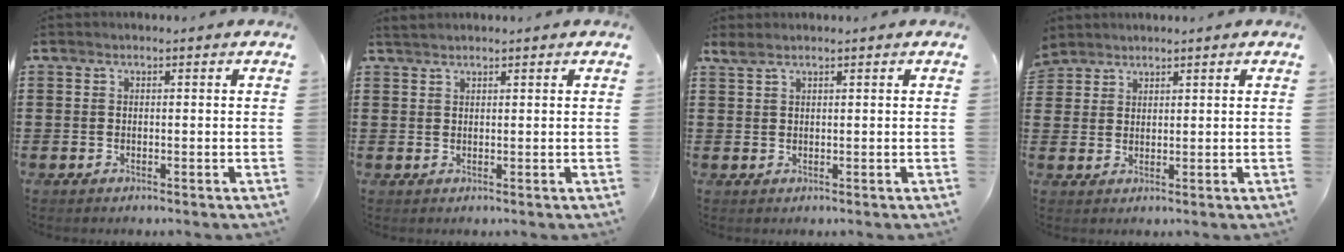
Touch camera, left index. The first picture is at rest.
{"total": 1.3, "force": [1.2, 0.1, 0.4], "torque": [-0.009, 0.001, 0.024]}
{"total": 1.5, "force": [1.1, 0.3, 0.9], "torque": [-0.021, 0.001, 0.022]}
{"total": 2.4, "force": [2.2, 1.0, -0.2], "torque": [-0.003, 0.002, 0.044]}